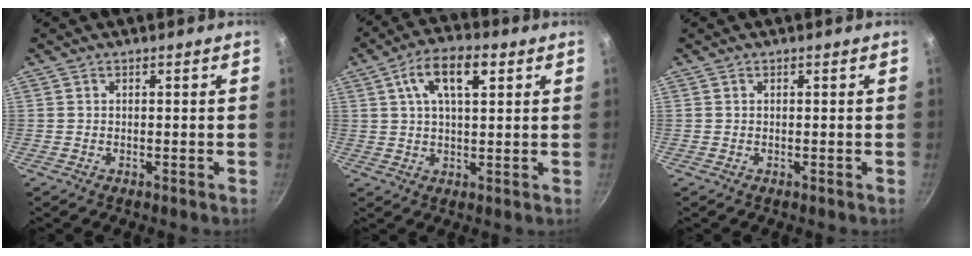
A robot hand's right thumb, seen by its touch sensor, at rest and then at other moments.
{"total": 10.0, "force": [3.8, 4.5, 8.1], "torque": [-0.130, 0.007, 0.059]}
{"total": 0.0}